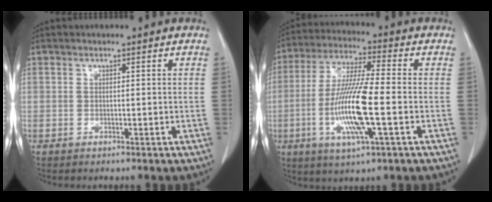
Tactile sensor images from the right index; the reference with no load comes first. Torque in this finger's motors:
{"motor_torque": [1.33, -0.81, 0.83, 0.14]}